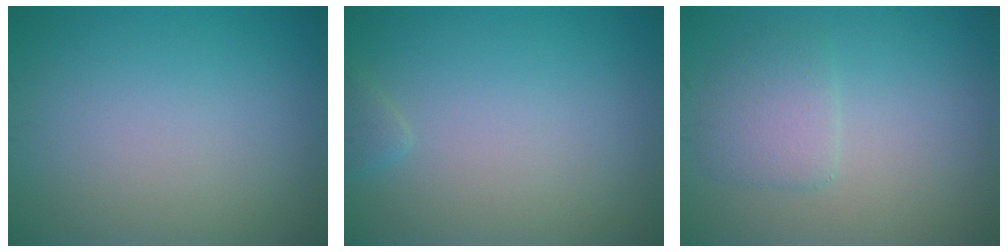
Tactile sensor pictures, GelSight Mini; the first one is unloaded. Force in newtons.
{"total": 0.8, "press": 0.8, "slide": 0.1}
{"total": 2.5, "press": 2.5, "slide": 0.2}